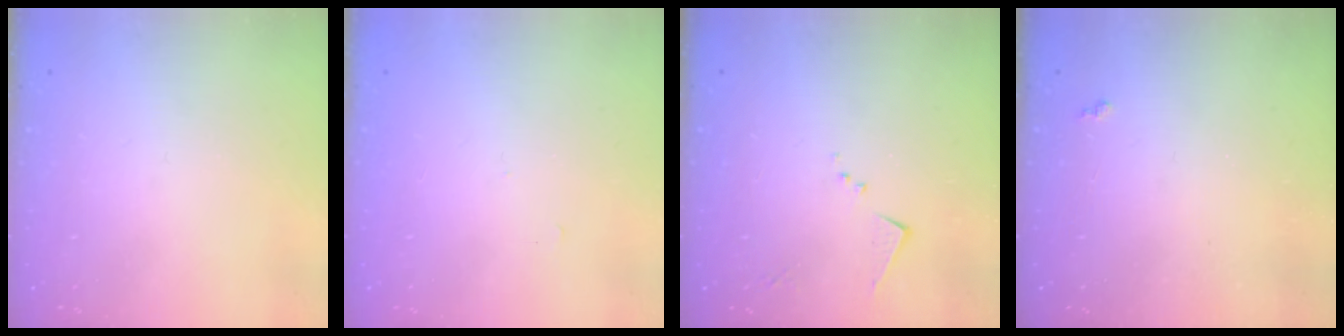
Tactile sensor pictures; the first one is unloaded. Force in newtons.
{"total": 3.6, "press": 3.6, "slide": 0.4}
{"total": 4.4, "press": 4.3, "slide": 0.5}
{"total": 1.9, "press": 1.8, "slide": 0.5}